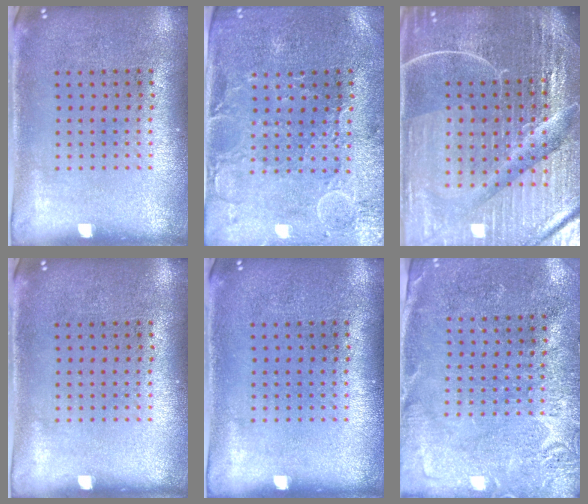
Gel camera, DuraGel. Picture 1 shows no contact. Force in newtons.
{"total": 0.7, "press": 0.5, "slide": 0.4}
{"total": 6.9, "press": 6.1, "slide": 3.4}
{"total": 0.0}
{"total": 0.0}
{"total": 2.7, "press": 2.6, "slide": 0.6}